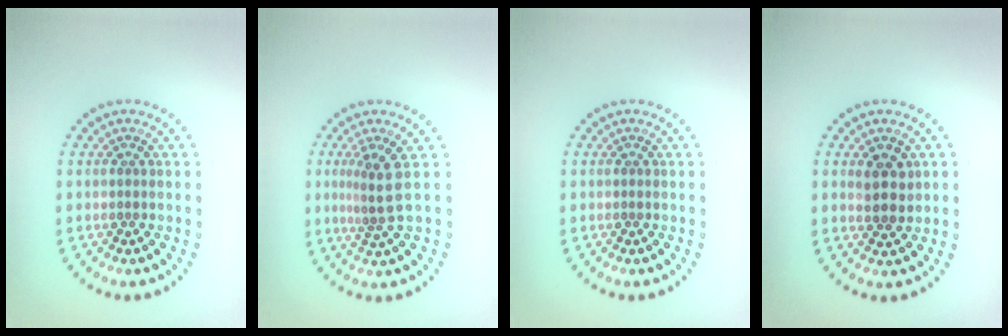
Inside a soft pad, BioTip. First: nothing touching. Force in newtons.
{"total": 2.8, "press": 1.7, "slide": 2.2}
{"total": 0.0}
{"total": 2.5, "press": 2.3, "slide": 0.9}